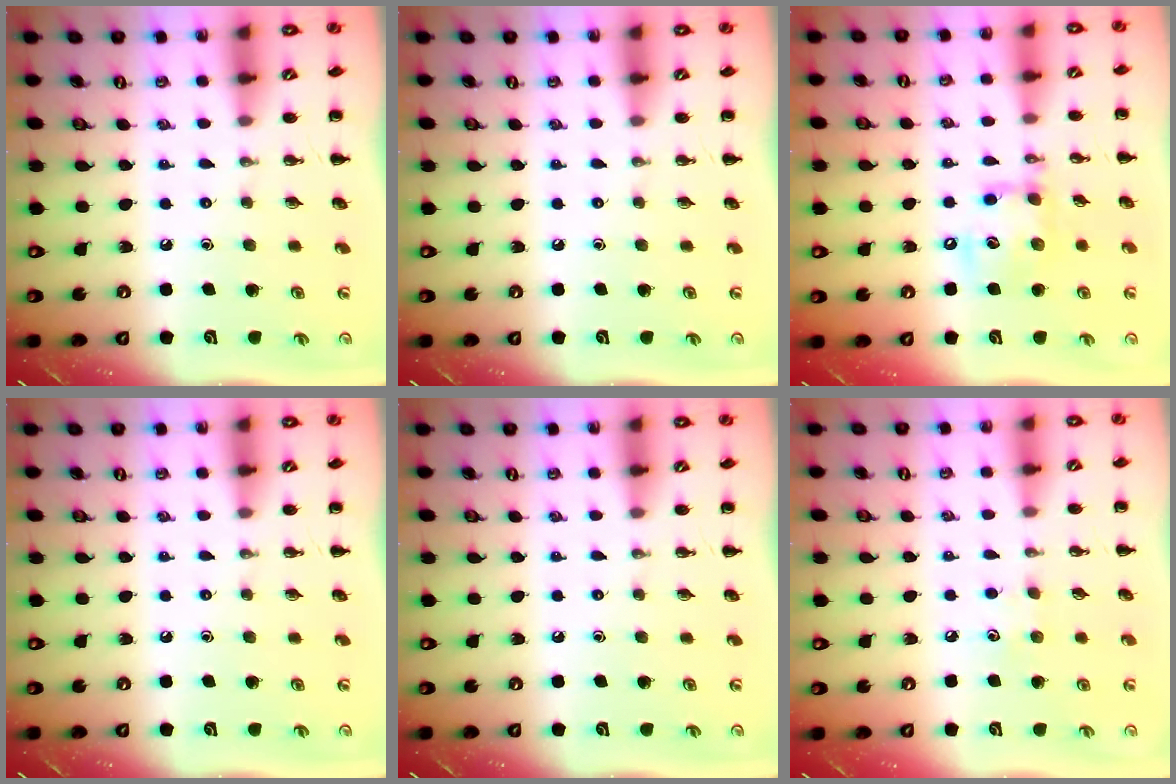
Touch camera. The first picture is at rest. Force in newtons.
{"total": 0.0}
{"total": 12.6, "press": 12.5, "slide": 1.9}
{"total": 0.0}
{"total": 0.0}
{"total": 4.2, "press": 4.1, "slide": 1.1}